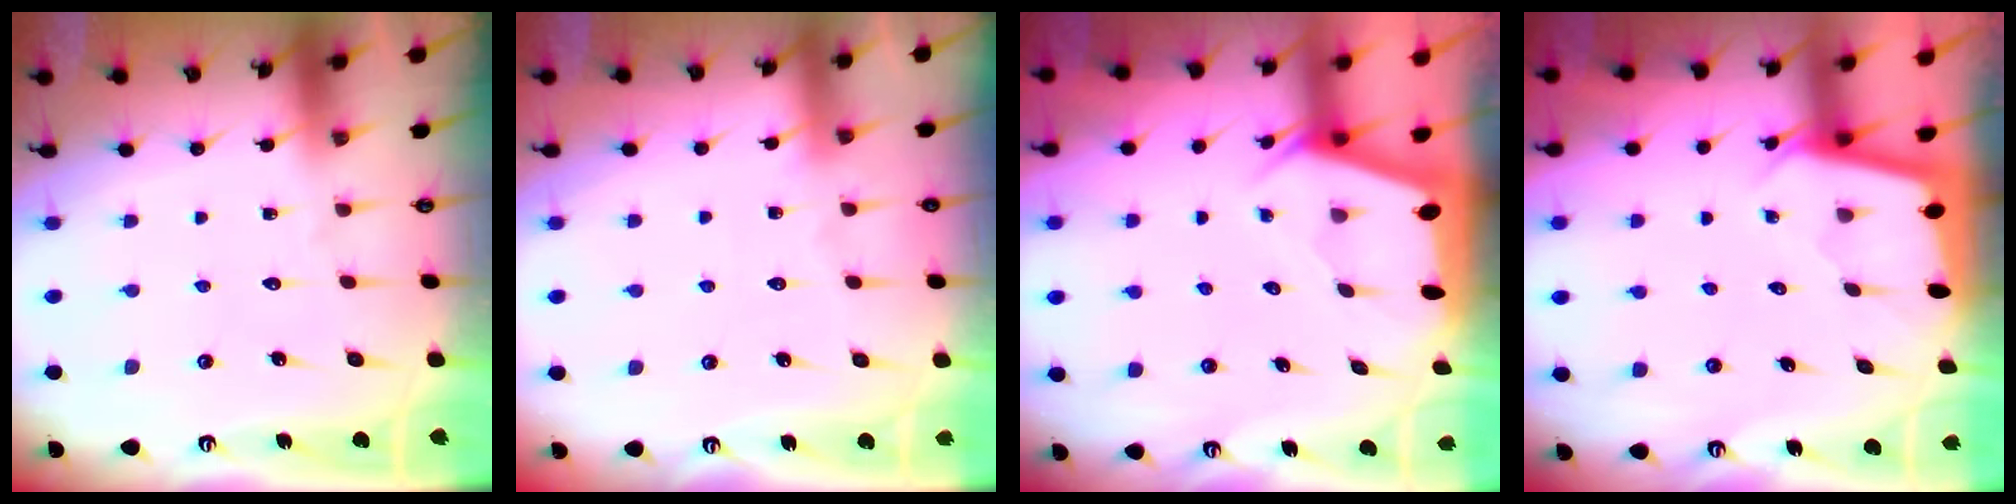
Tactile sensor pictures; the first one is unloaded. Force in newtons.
{"total": 3.8, "press": 3.7, "slide": 0.6}
{"total": 2.9, "press": 2.9, "slide": 0.2}
{"total": 1.9, "press": 1.9, "slide": 0.1}